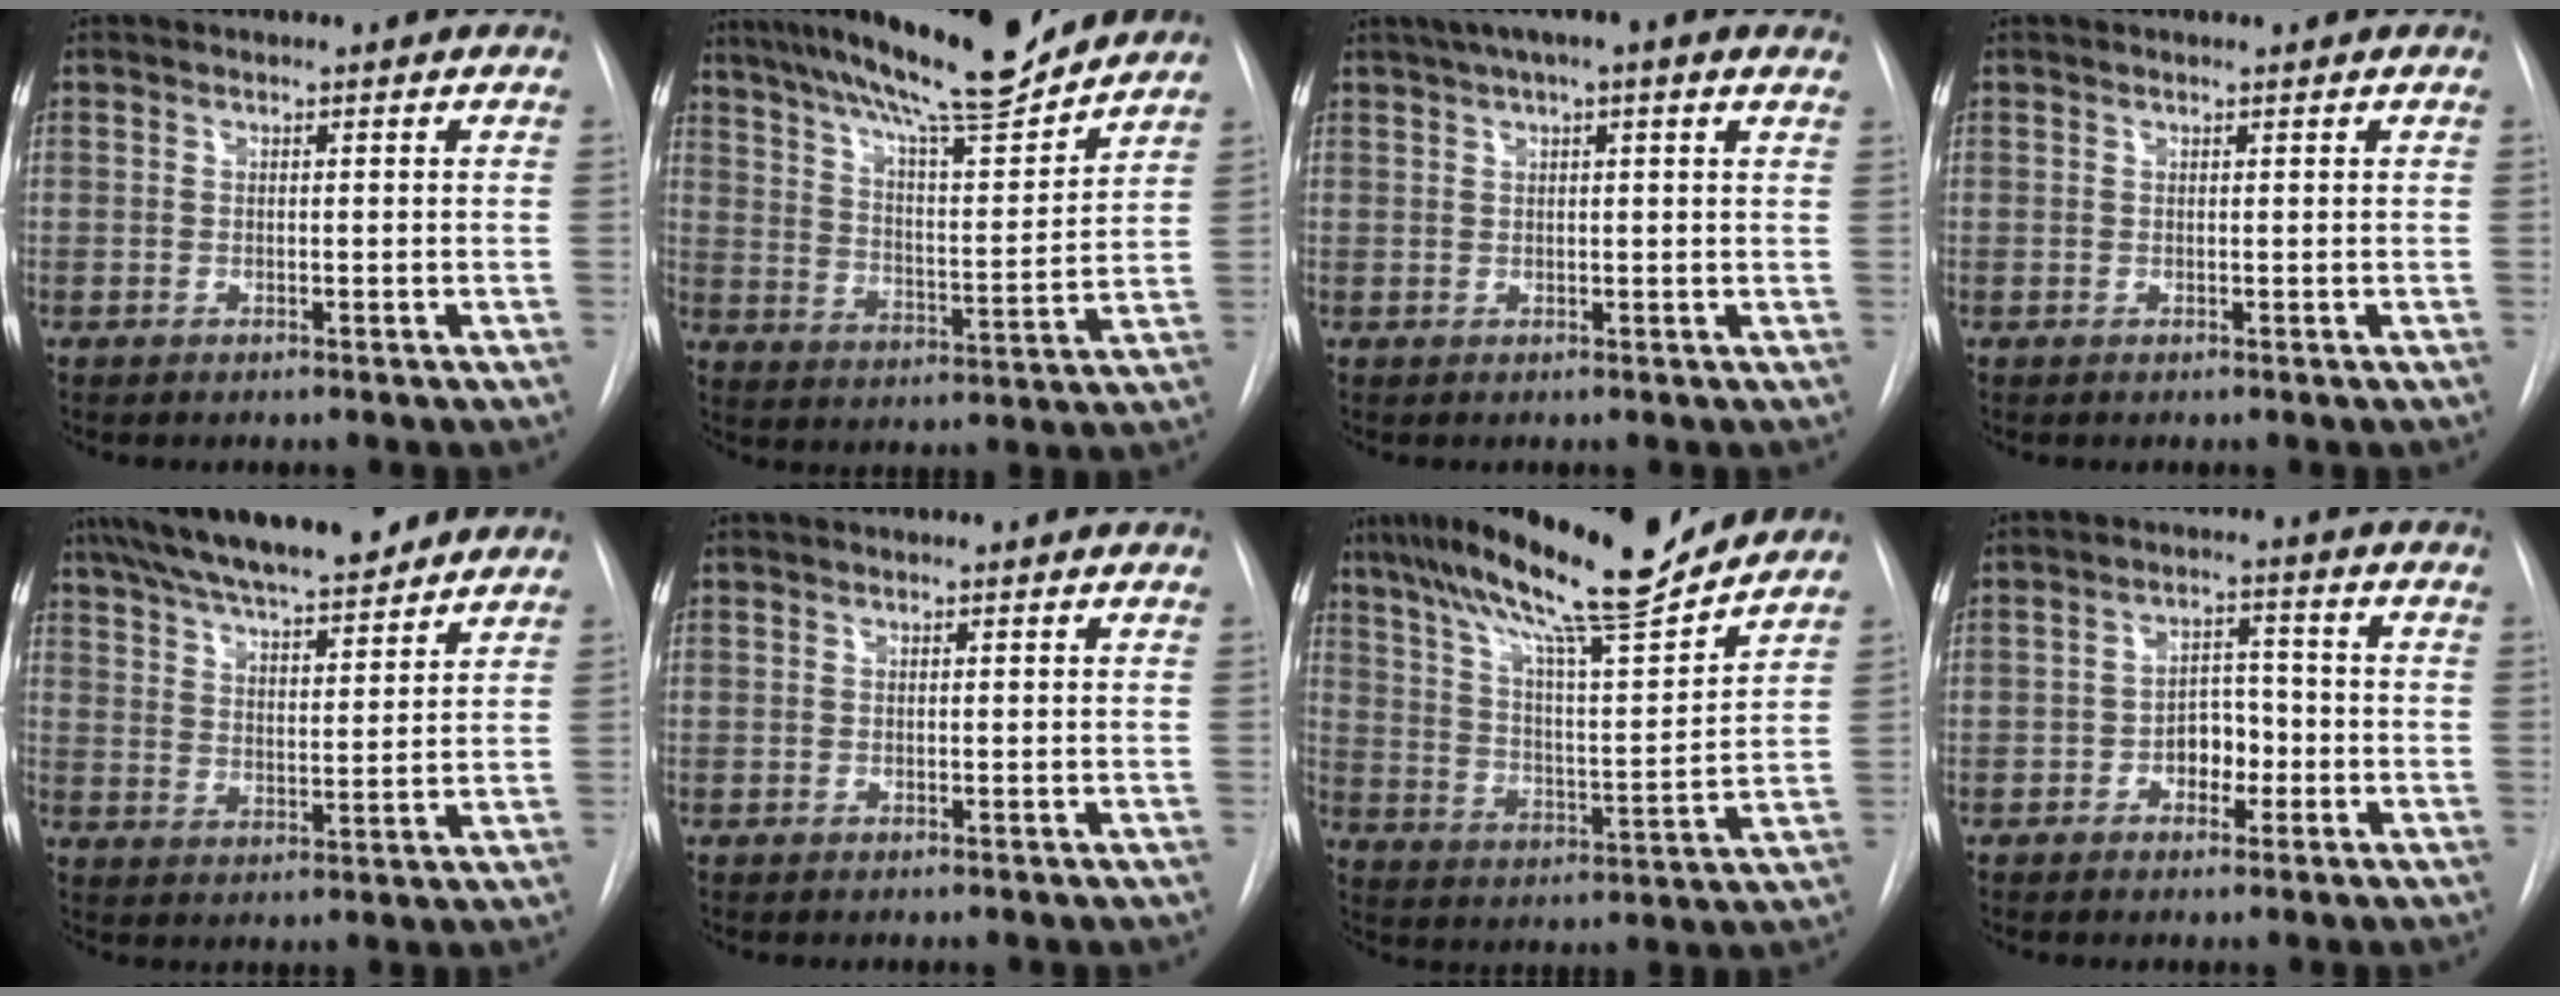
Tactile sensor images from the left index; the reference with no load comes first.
{"total": 17.8, "force": [15.4, 1.0, 8.8], "torque": [-0.145, 0.003, 0.241]}
{"total": 9.8, "force": [6.6, 1.4, 7.1], "torque": [-0.108, 0.045, 0.087]}
{"total": 0.0}
{"total": 17.8, "force": [15.3, 2.9, 8.6], "torque": [-0.150, 0.027, 0.239]}
{"total": 0.0}
{"total": 18.9, "force": [15.6, 0.7, 10.5], "torque": [-0.176, 0.008, 0.250]}
{"total": 4.8, "force": [-1.8, 3.1, 3.3], "torque": [-0.048, 0.015, -0.030]}